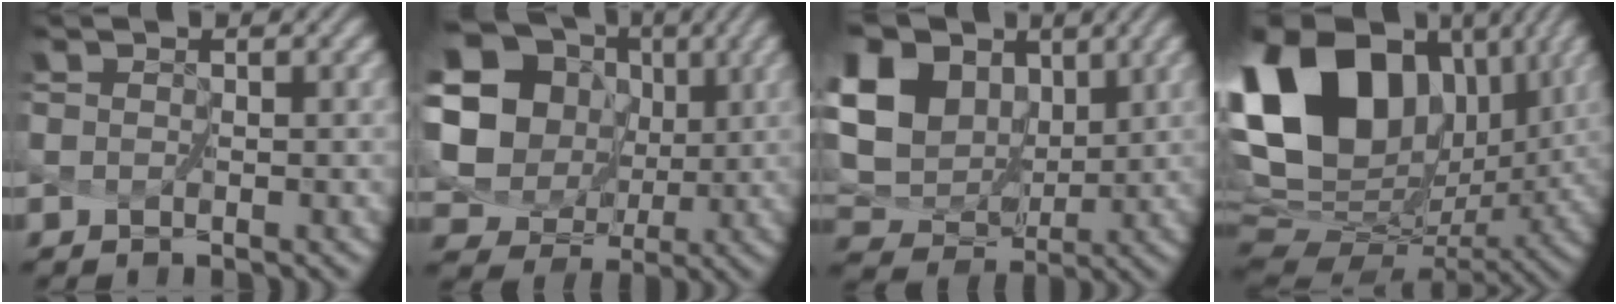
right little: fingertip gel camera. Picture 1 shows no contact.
{"total": 12.5, "force": [4.9, 10.6, 4.6], "torque": [-0.141, 0.026, 0.089]}
{"total": 17.7, "force": [8.1, 14.0, 7.3], "torque": [-0.181, 0.007, 0.154]}
{"total": 17.7, "force": [7.1, 12.3, 10.6], "torque": [-0.209, 0.024, 0.140]}